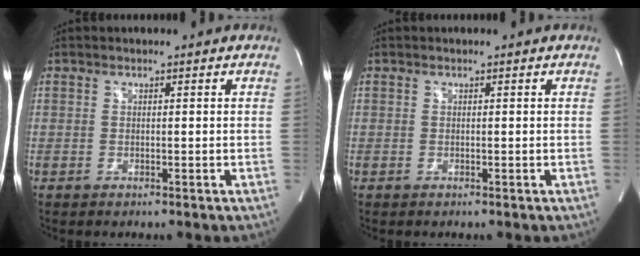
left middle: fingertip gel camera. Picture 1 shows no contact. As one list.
[{"total": 0.0}]